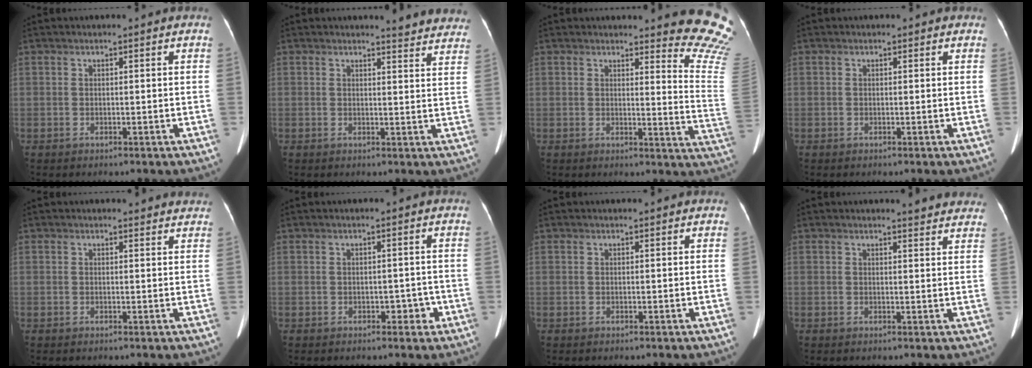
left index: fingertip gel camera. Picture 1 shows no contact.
{"total": 8.1, "force": [7.9, 1.3, 1.5], "torque": [0.004, -0.023, 0.061]}
{"total": 11.0, "force": [10.3, -0.1, 3.7], "torque": [-0.019, -0.116, 0.084]}
{"total": 0.6, "force": [0.1, 0.6, 0.0], "torque": [0.006, 0.004, -0.004]}
{"total": 3.4, "force": [3.1, 1.3, 0.2], "torque": [0.003, 0.000, 0.014]}
{"total": 2.2, "force": [-1.1, 1.4, 1.3], "torque": [-0.013, 0.000, -0.013]}
{"total": 0.0}
{"total": 5.8, "force": [5.5, 1.1, 1.5], "torque": [-0.007, -0.008, 0.042]}